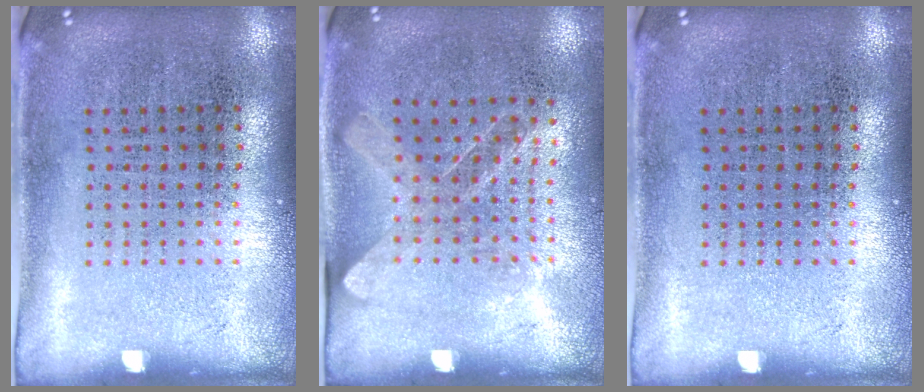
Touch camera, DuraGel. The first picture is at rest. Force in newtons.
{"total": 1.3, "press": 1.0, "slide": 0.8}
{"total": 0.0}